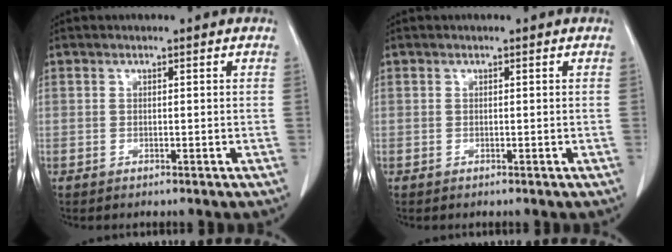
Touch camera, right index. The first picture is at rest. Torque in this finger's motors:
{"motor_torque": [0.00, 0.00, 0.00, 0.00]}